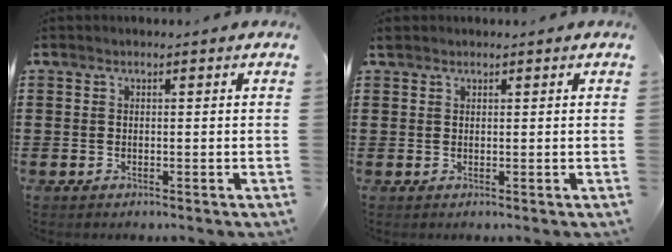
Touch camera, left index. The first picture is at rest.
{"total": 0.8, "force": [0.7, 0.3, 0.3], "torque": [-0.009, 0.002, 0.015]}